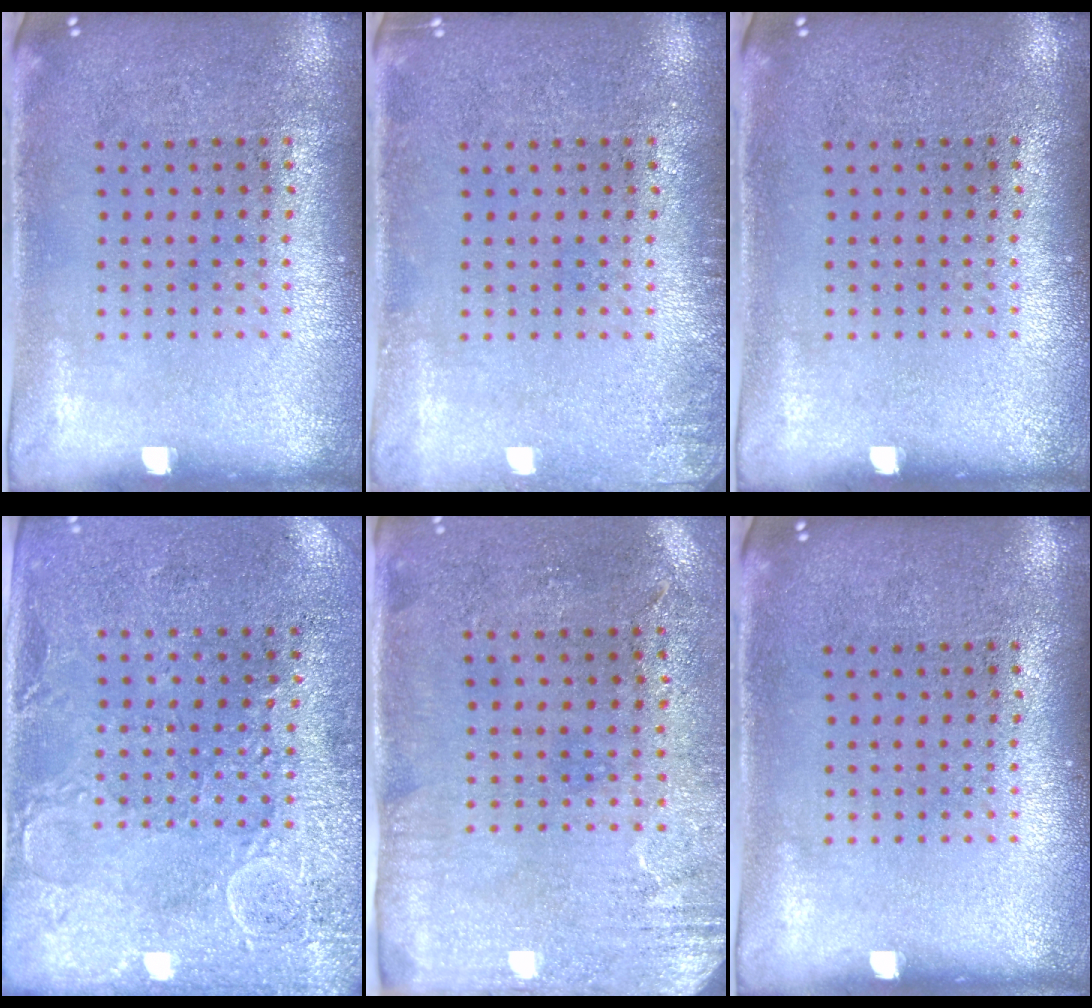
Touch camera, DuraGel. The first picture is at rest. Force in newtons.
{"total": 1.1, "press": 1.1, "slide": 0.2}
{"total": 0.0}
{"total": 2.8, "press": 2.5, "slide": 1.2}
{"total": 3.0, "press": 2.4, "slide": 1.8}
{"total": 0.0}